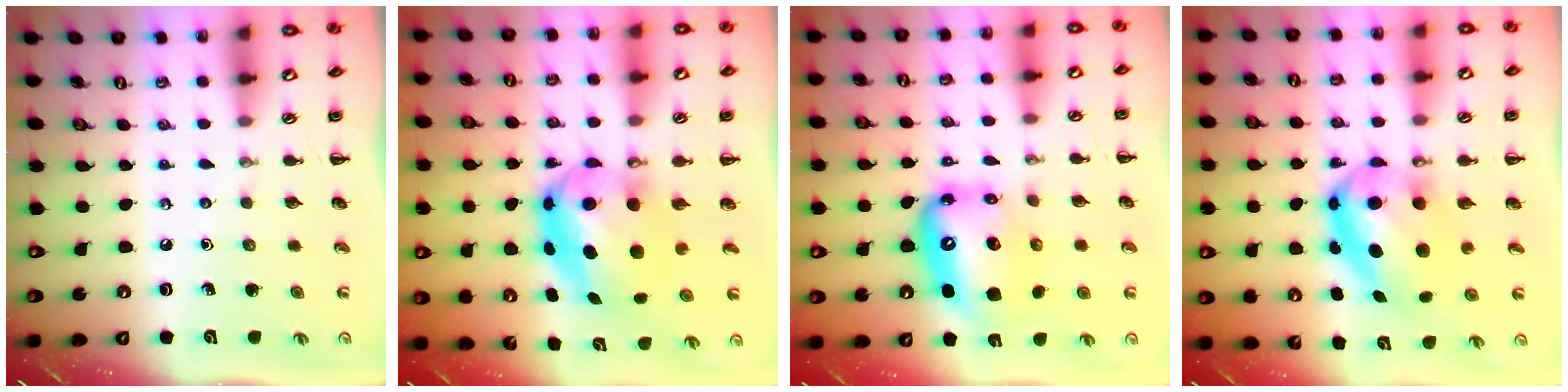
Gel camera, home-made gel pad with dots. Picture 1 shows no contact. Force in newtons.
{"total": 8.8, "press": 8.6, "slide": 1.9}
{"total": 12.9, "press": 12.4, "slide": 3.5}
{"total": 10.0, "press": 9.8, "slide": 2.2}